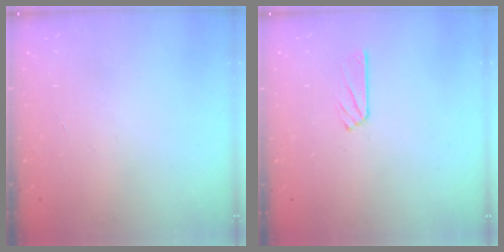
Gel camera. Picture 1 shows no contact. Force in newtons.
{"total": 3.6, "press": 3.6, "slide": 0.4}